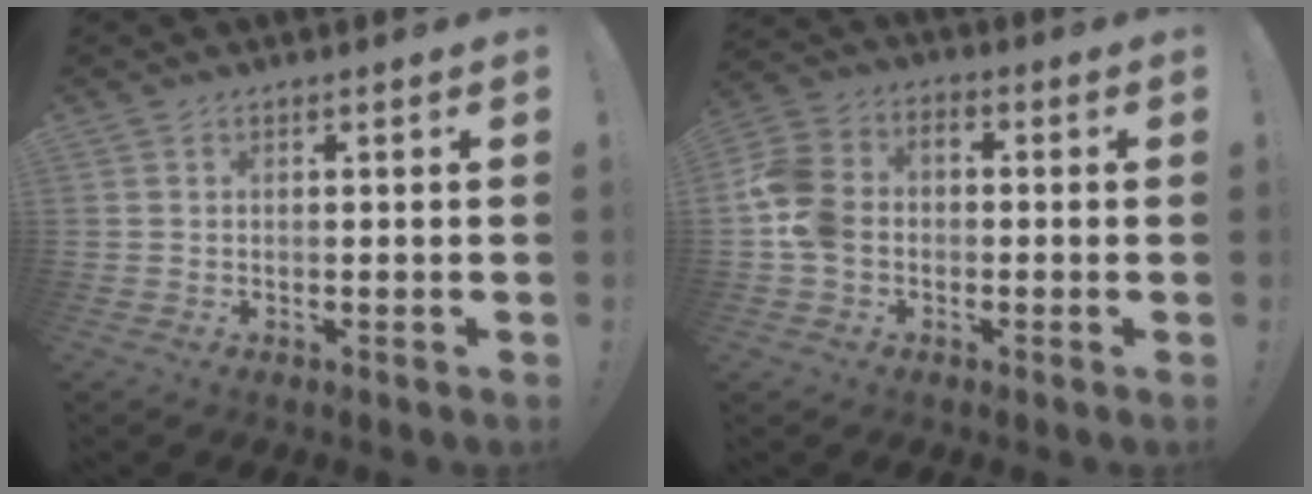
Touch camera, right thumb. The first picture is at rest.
{"total": 10.7, "force": [-2.9, 8.1, 6.2], "torque": [-0.130, 0.025, -0.054]}